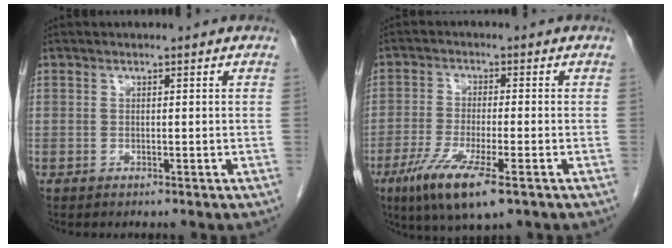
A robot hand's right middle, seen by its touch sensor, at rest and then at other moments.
{"total": 9.6, "force": [-5.2, 1.4, 7.9], "torque": [-0.154, -0.027, -0.088]}